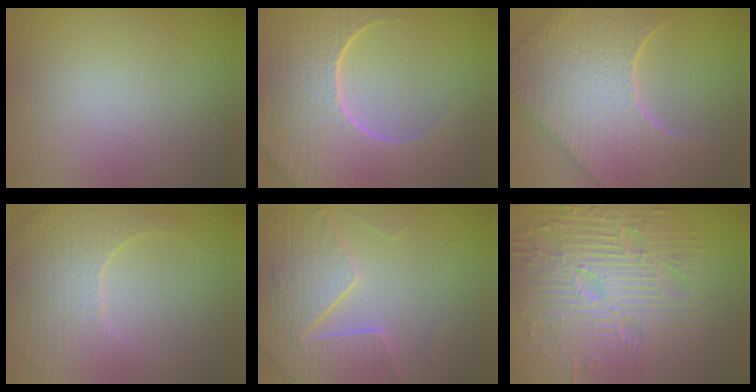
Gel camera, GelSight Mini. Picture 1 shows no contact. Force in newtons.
{"total": 9.3, "press": 6.7, "slide": 6.5}
{"total": 9.8, "press": 7.2, "slide": 6.6}
{"total": 4.0, "press": 3.4, "slide": 2.2}
{"total": 5.1, "press": 4.7, "slide": 2.1}
{"total": 11.1, "press": 7.3, "slide": 8.4}